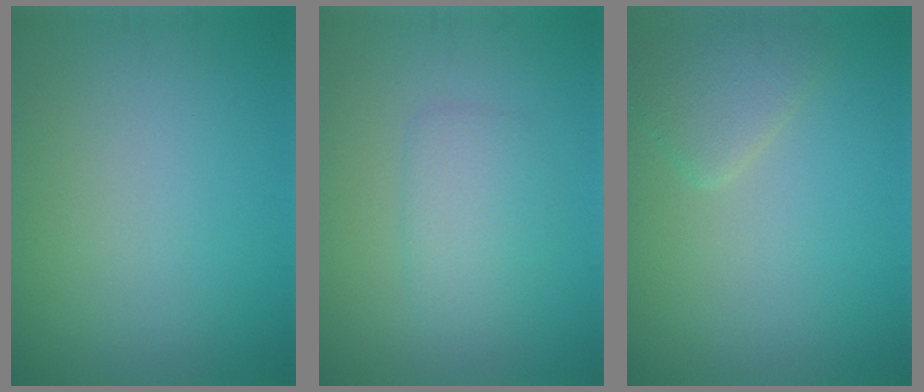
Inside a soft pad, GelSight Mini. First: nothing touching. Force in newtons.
{"total": 2.3, "press": 2.3, "slide": 0.1}
{"total": 2.2, "press": 2.2, "slide": 0.1}